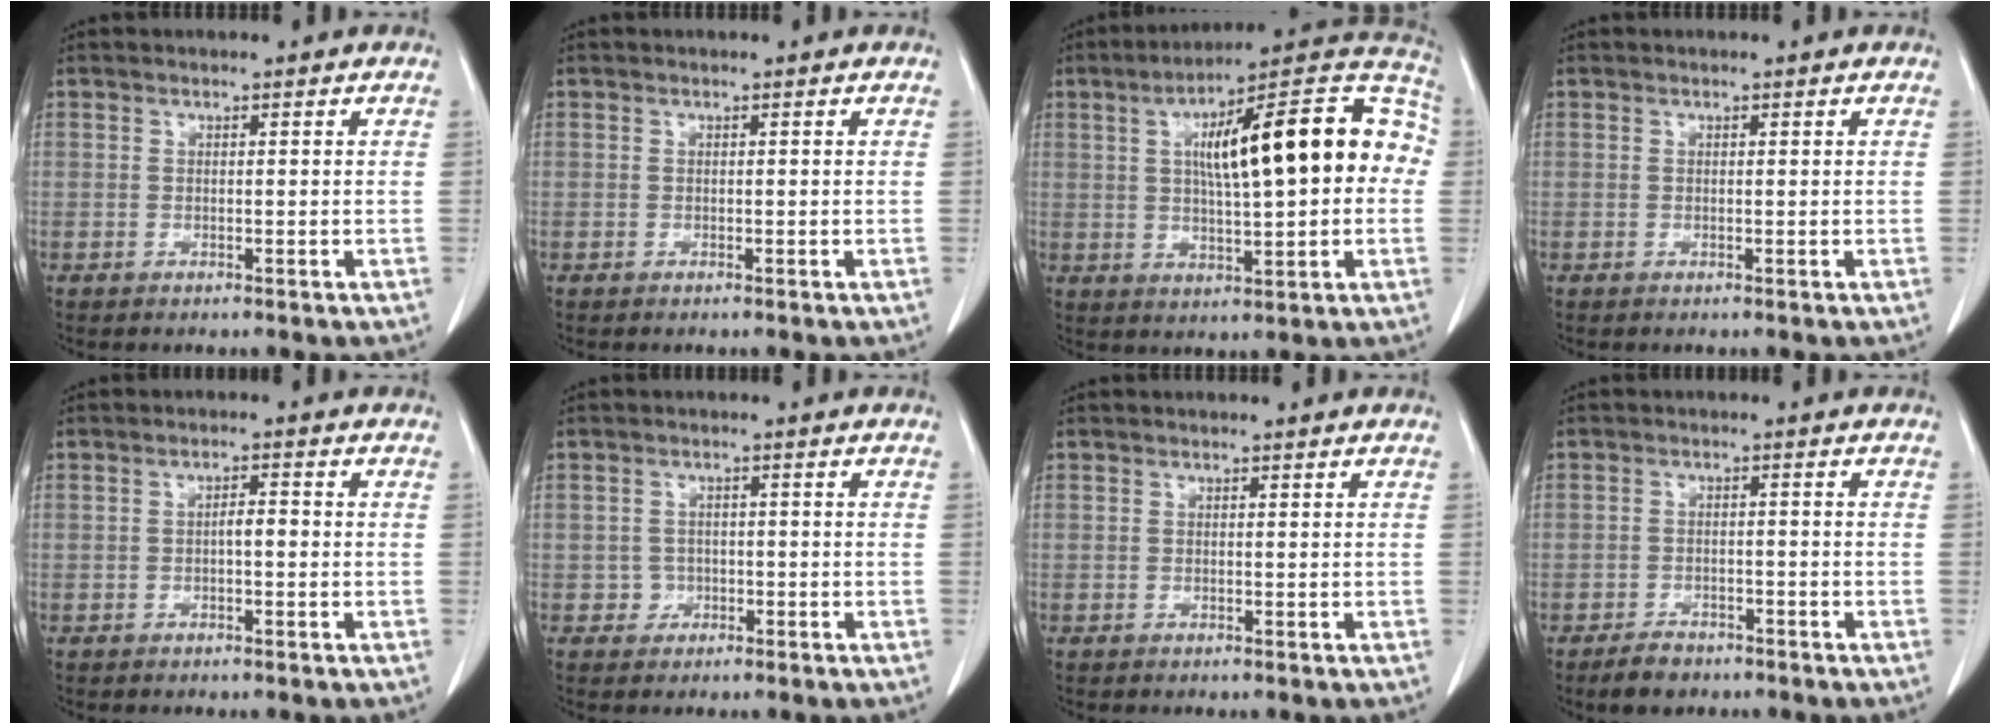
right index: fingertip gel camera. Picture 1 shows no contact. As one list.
[{"total": 0.0}, {"total": 21.6, "force": [3.0, 5.0, 20.8], "torque": [-0.306, 0.050, 0.040]}, {"total": 0.0}, {"total": 2.0, "force": [-0.2, 0.6, 1.9], "torque": [-0.030, 0.005, -0.005]}, {"total": 2.0, "force": [-0.6, 1.9, 0.0], "torque": [0.011, 0.011, -0.013]}, {"total": 0.0}, {"total": 3.5, "force": [-2.7, 1.9, 1.3], "torque": [-0.024, 0.002, -0.039]}]